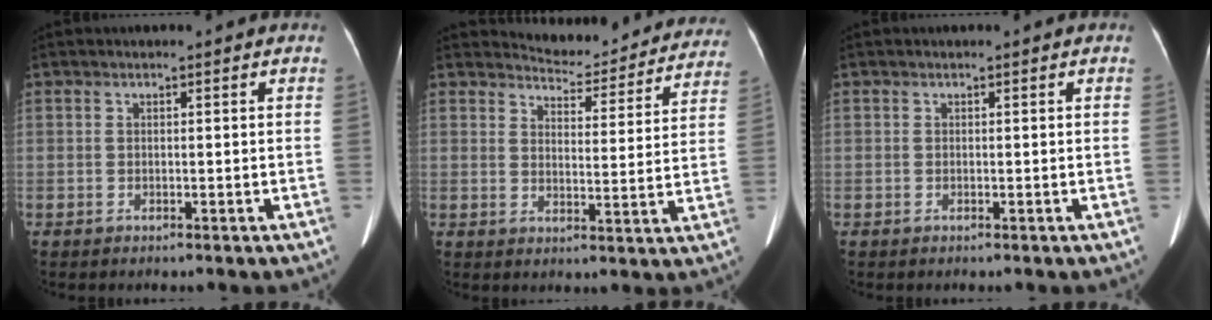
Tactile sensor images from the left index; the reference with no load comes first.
{"total": 14.6, "force": [14.1, 3.1, 2.1], "torque": [-0.007, -0.033, 0.155]}
{"total": 0.0}